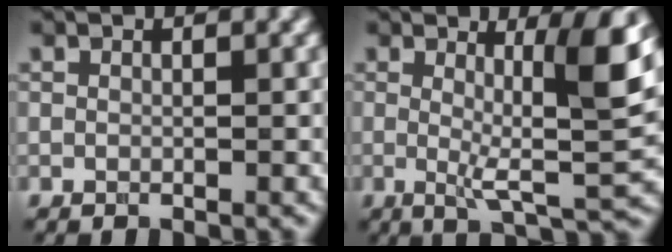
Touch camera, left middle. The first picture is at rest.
{"total": 7.6, "force": [1.4, 1.5, 7.4], "torque": [-0.105, -0.017, 0.026]}